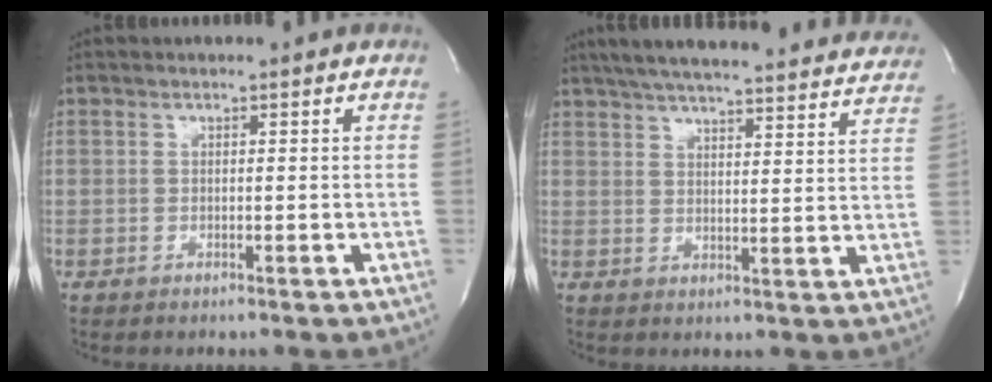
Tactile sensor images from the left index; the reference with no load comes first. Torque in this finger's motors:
{"motor_torque": [0.18, -0.27, 0.57, 0.14]}